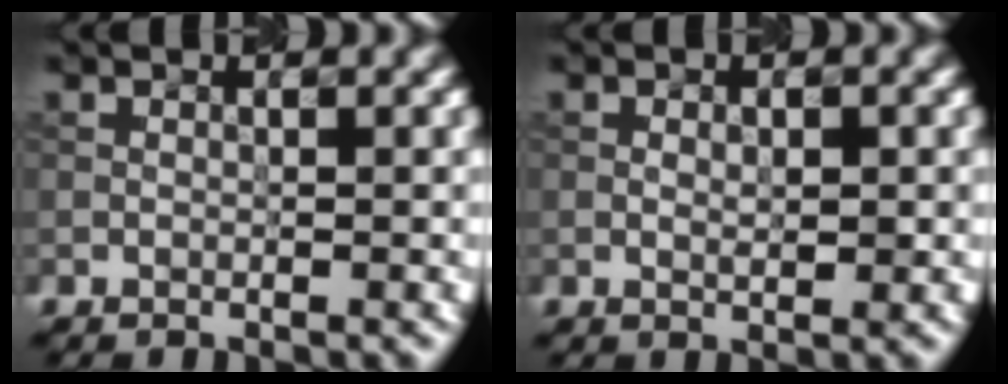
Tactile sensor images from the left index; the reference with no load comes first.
{"total": 1.0, "force": [0.0, 0.1, 1.0], "torque": [-0.024, 0.002, 0.007]}